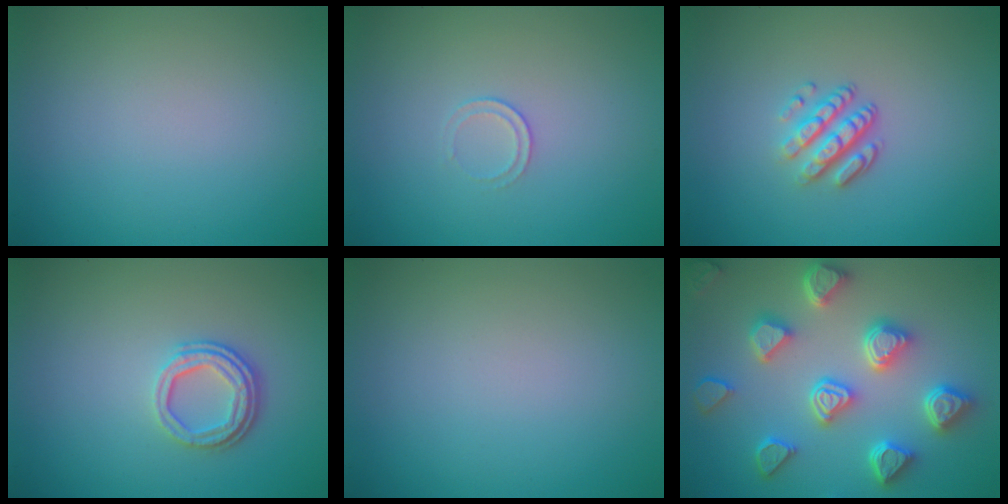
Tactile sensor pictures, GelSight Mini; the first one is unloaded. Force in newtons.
{"total": 0.7, "press": 0.3, "slide": 0.6}
{"total": 3.3, "press": 2.4, "slide": 2.2}
{"total": 3.3, "press": 2.5, "slide": 2.2}
{"total": 0.0}
{"total": 6.9, "press": 6.1, "slide": 3.3}